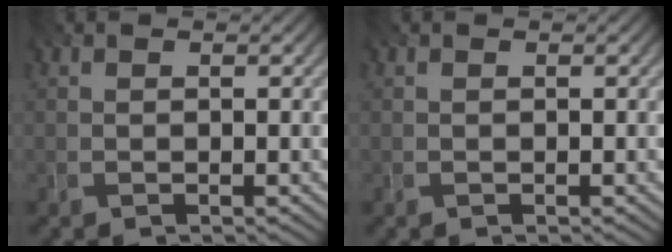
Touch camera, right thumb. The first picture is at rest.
{"total": 0.0}